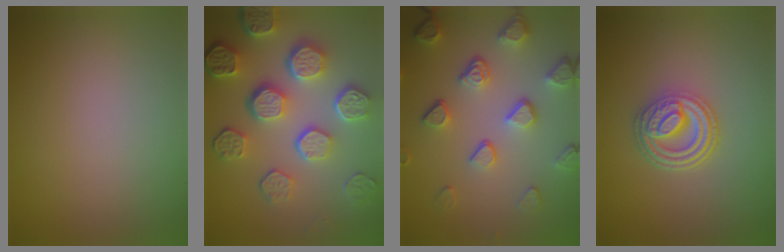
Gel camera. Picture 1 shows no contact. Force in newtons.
{"total": 8.6, "press": 6.3, "slide": 5.9}
{"total": 5.3, "press": 4.1, "slide": 3.4}
{"total": 4.8, "press": 3.6, "slide": 3.1}